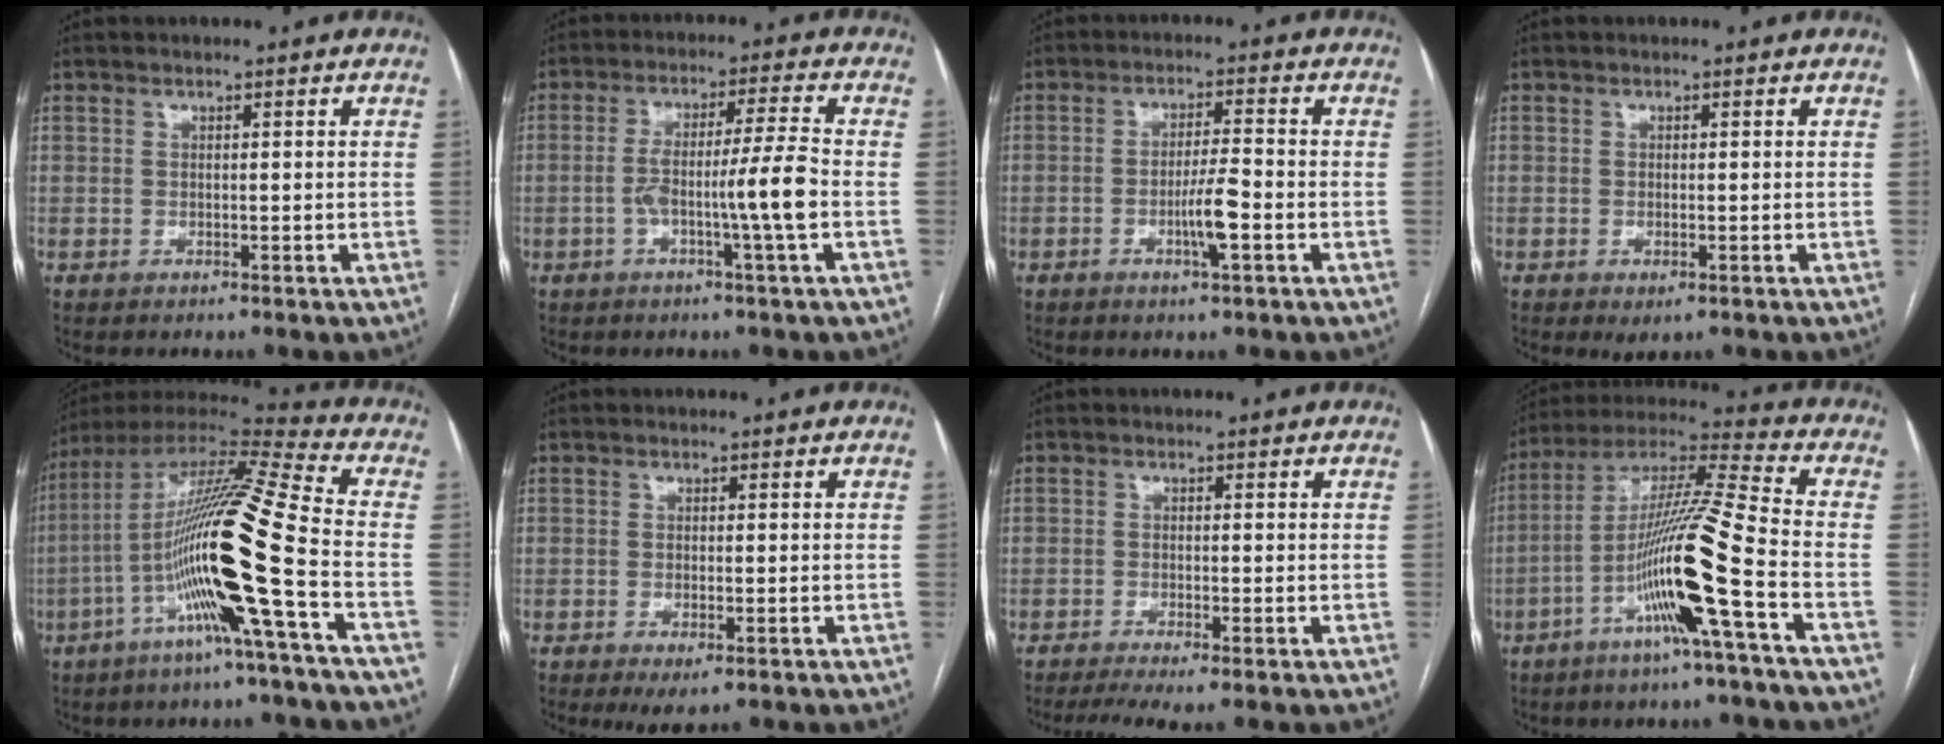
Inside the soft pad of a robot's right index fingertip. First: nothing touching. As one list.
[{"total": 8.2, "force": [-2.1, -1.1, 7.9], "torque": [-0.142, 0.007, -0.035]}, {"total": 5.2, "force": [-1.8, 0.2, 4.8], "torque": [-0.088, -0.004, -0.032]}, {"total": 1.8, "force": [-0.8, 0.7, 1.4], "torque": [-0.019, -0.003, -0.004]}, {"total": 19.7, "force": [-5.9, -1.1, 18.7], "torque": [-0.360, -0.007, -0.124]}, {"total": 2.5, "force": [-1.2, 0.7, 2.1], "torque": [-0.030, -0.005, -0.013]}, {"total": 4.5, "force": [-3.1, 0.3, 3.3], "torque": [-0.054, -0.009, -0.054]}, {"total": 15.4, "force": [-5.8, -1.7, 14.2], "torque": [-0.270, -0.002, -0.113]}]